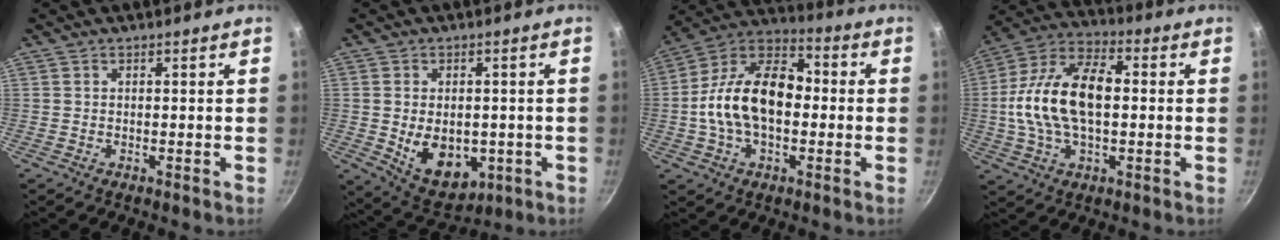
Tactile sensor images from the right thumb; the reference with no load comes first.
{"total": 11.5, "force": [-1.7, 7.8, 8.2], "torque": [-0.097, -0.009, -0.003]}
{"total": 18.1, "force": [-1.1, 11.4, 14.0], "torque": [-0.217, 0.043, -0.042]}
{"total": 18.2, "force": [0.2, 10.1, 15.1], "torque": [-0.271, 0.035, -0.010]}